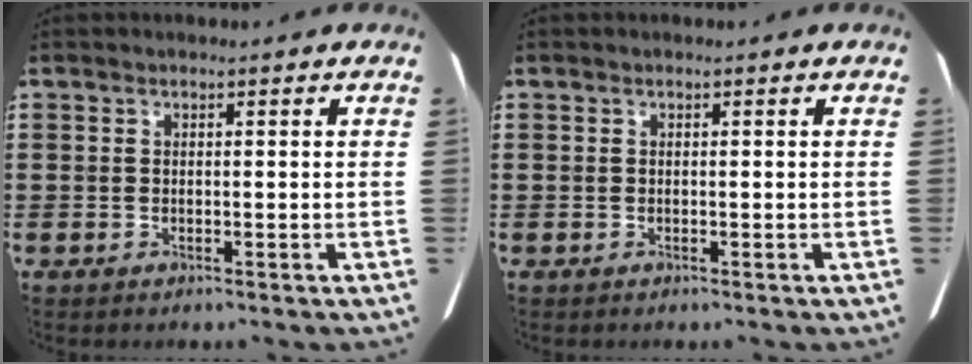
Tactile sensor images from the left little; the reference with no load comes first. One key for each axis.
{"total": 0.0}